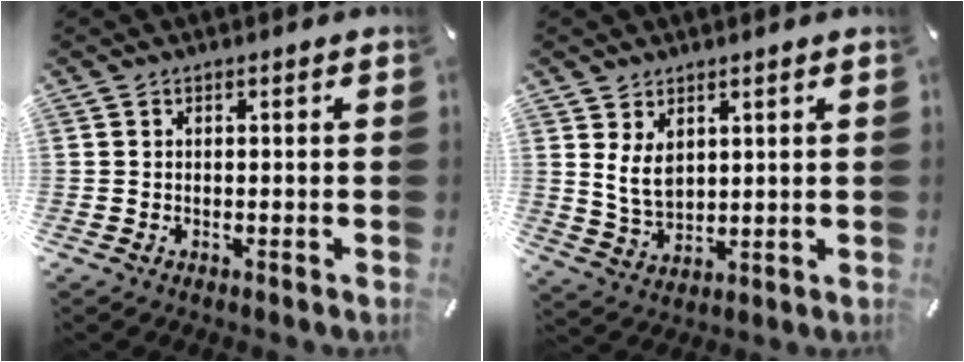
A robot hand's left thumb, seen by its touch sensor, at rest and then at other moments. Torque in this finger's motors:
{"motor_torque": [0.46, 0.00, 0.11, -0.05, 0.06]}